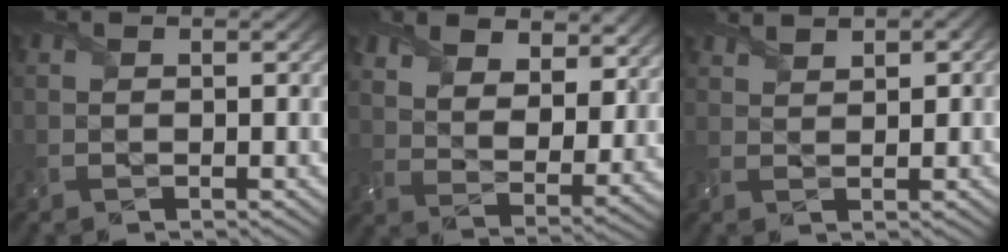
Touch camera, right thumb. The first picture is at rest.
{"total": 9.9, "force": [6.7, 5.1, 5.3], "torque": [-0.122, -0.002, 0.117]}
{"total": 2.7, "force": [2.2, 1.0, 1.4], "torque": [-0.025, 0.006, 0.043]}